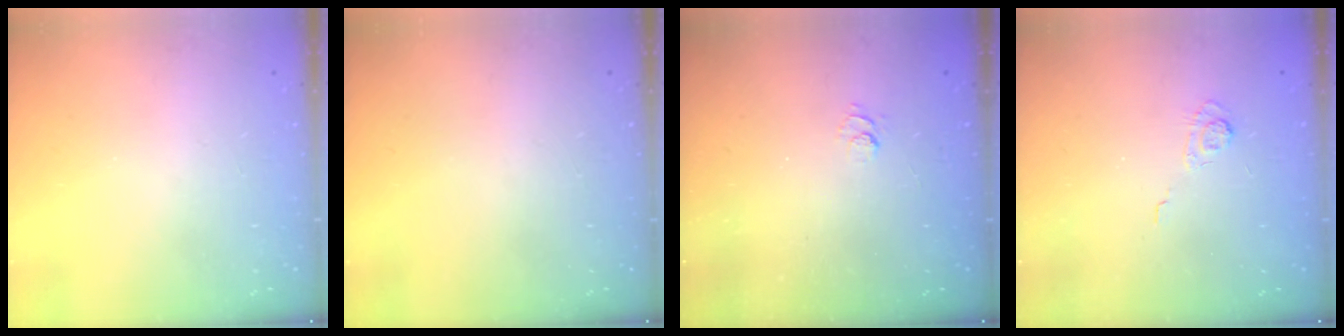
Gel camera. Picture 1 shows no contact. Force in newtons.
{"total": 0.0}
{"total": 2.5, "press": 2.0, "slide": 1.4}
{"total": 3.1, "press": 2.7, "slide": 1.6}